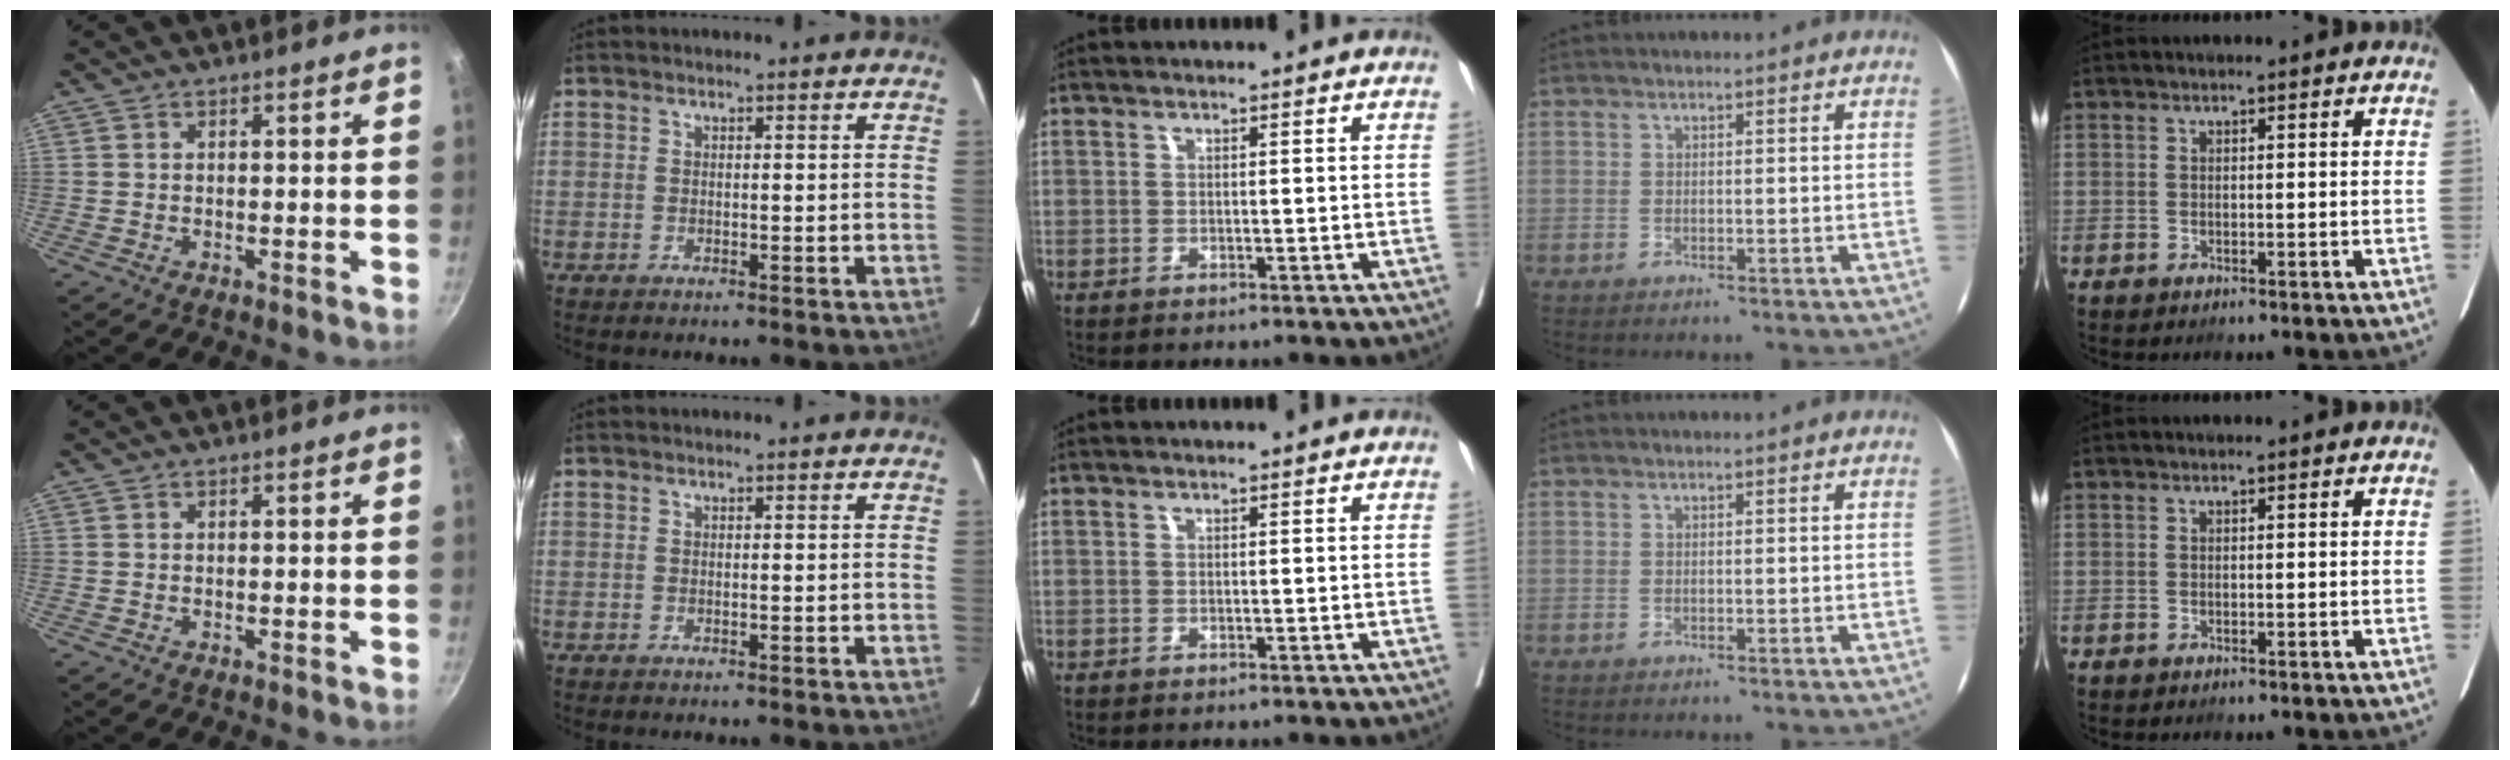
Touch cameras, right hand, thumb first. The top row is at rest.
{}